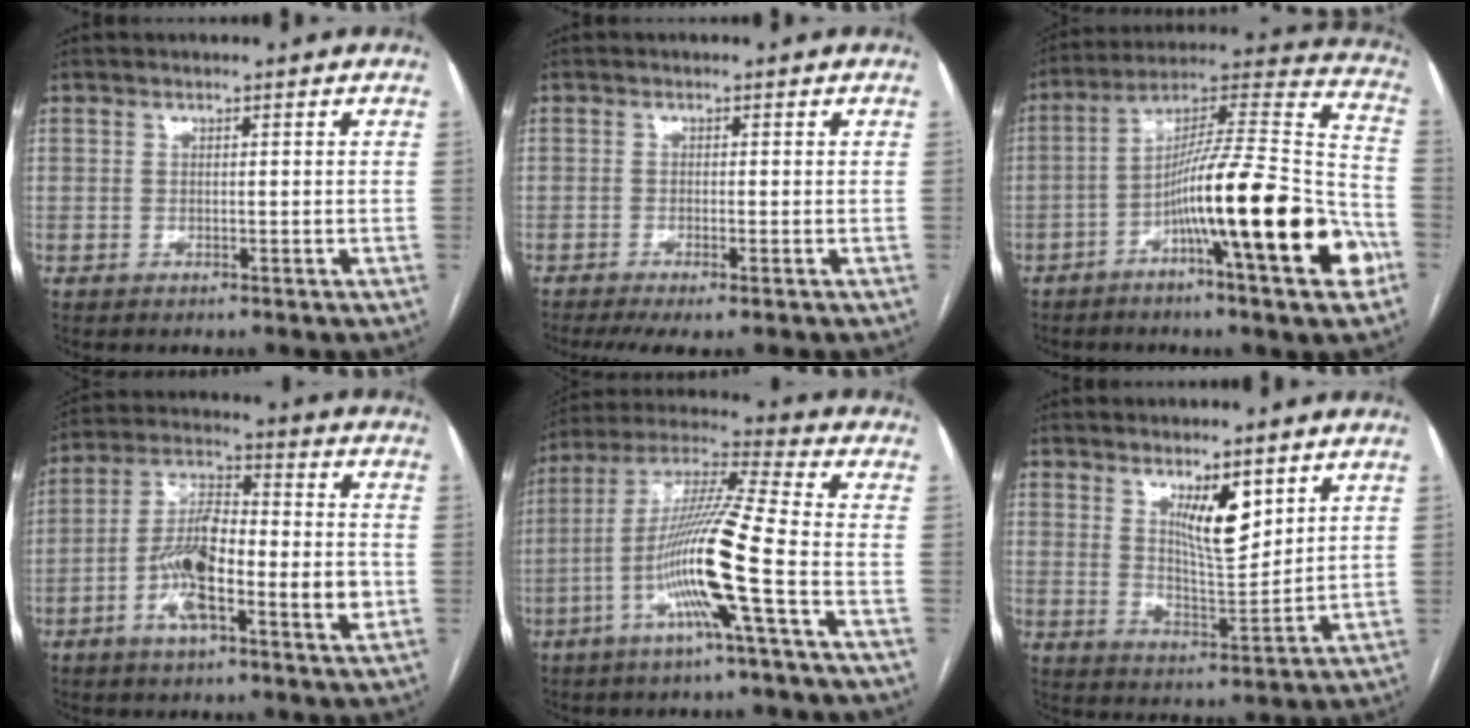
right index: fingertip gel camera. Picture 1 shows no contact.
{"total": 4.3, "force": [-2.9, 0.4, 3.2], "torque": [-0.051, -0.010, -0.047]}
{"total": 23.4, "force": [-8.7, 1.5, 21.7], "torque": [-0.310, 0.003, -0.141]}
{"total": 14.1, "force": [-3.6, 3.8, 13.1], "torque": [-0.237, 0.016, -0.064]}
{"total": 14.5, "force": [-4.8, -1.2, 13.7], "torque": [-0.267, 0.000, -0.098]}
{"total": 7.7, "force": [4.0, 2.0, 6.2], "torque": [-0.110, -0.011, 0.075]}